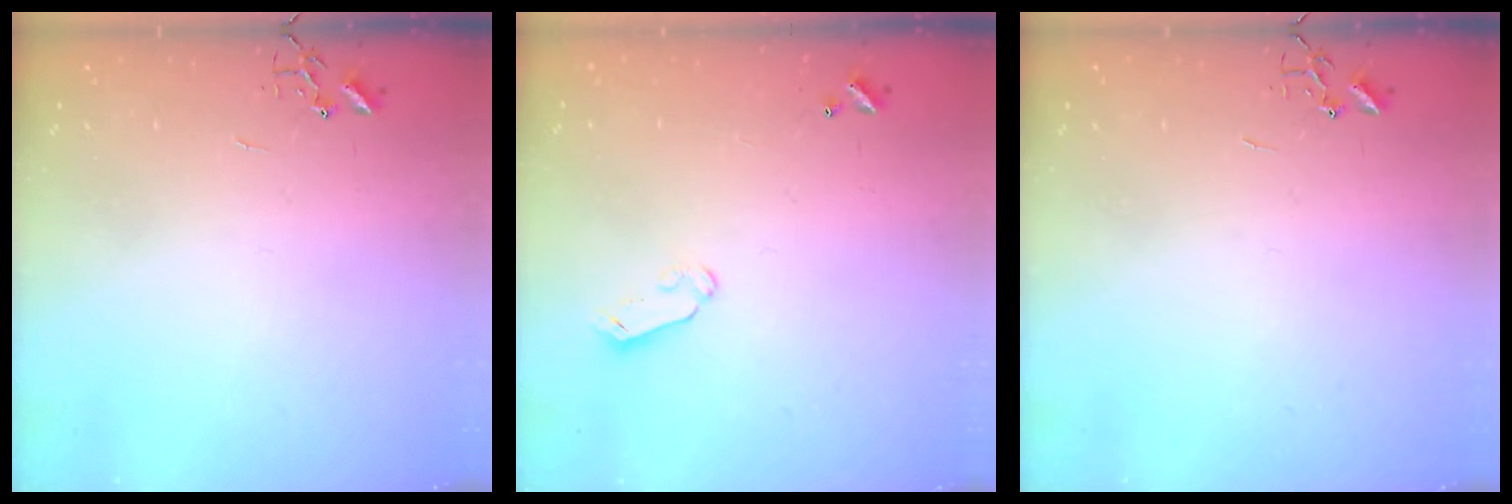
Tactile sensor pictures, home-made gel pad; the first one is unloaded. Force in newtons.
{"total": 3.9, "press": 3.9, "slide": 0.4}
{"total": 0.0}